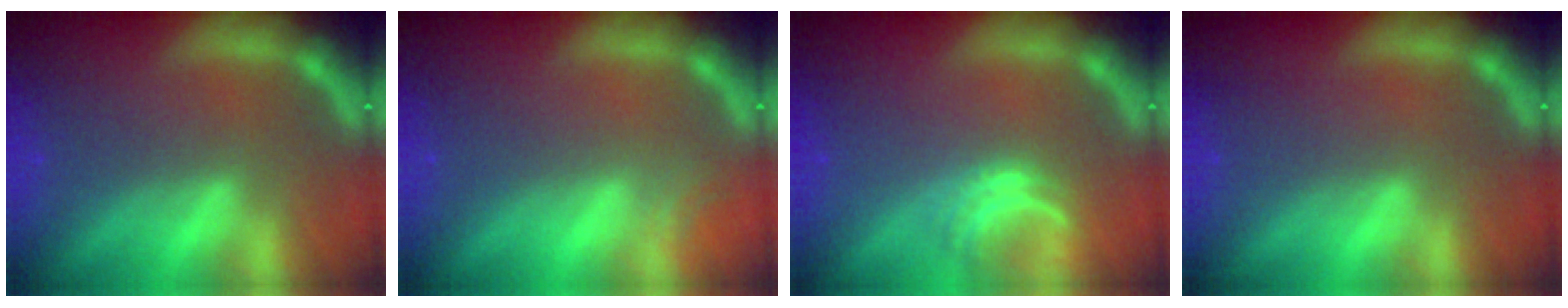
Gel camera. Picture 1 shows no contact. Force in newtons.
{"total": 0.9}
{"total": 2.5}
{"total": 0.0}